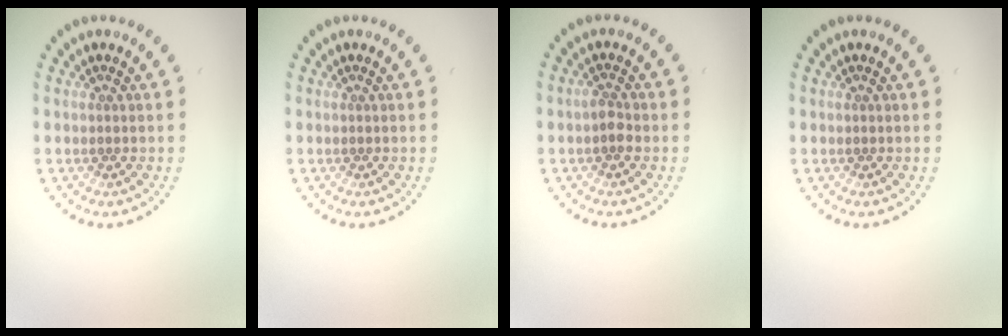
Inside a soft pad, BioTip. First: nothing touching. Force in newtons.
{"total": 0.0}
{"total": 1.5, "press": 1.4, "slide": 0.3}
{"total": 0.0}